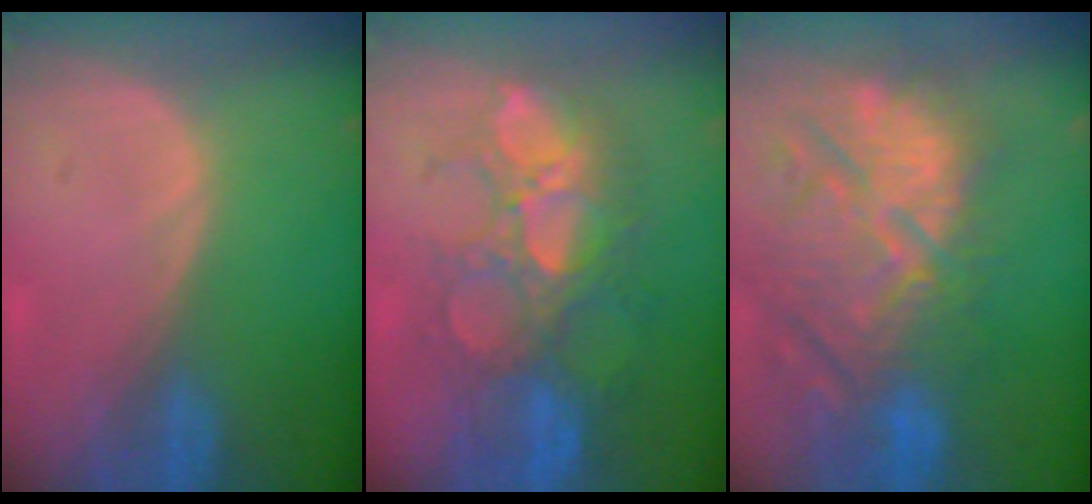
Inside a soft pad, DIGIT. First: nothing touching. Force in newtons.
{"total": 10.5, "press": 9.8, "slide": 4.0}
{"total": 13.7, "press": 12.5, "slide": 5.5}